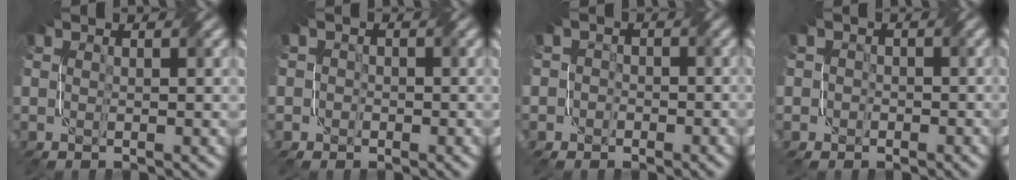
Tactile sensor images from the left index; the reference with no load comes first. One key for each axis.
{"total": 2.0, "fx": 0.1, "fy": 2.0, "fz": 0.4, "tx": 0.007, "ty": 0.007, "tz": -0.015}
{"total": 2.8, "fx": -0.5, "fy": 2.7, "fz": 0.5, "tx": 0.010, "ty": 0.011, "tz": -0.031}
{"total": 1.8, "fx": -0.2, "fy": 1.7, "fz": 0.3, "tx": 0.010, "ty": 0.002, "tz": -0.009}